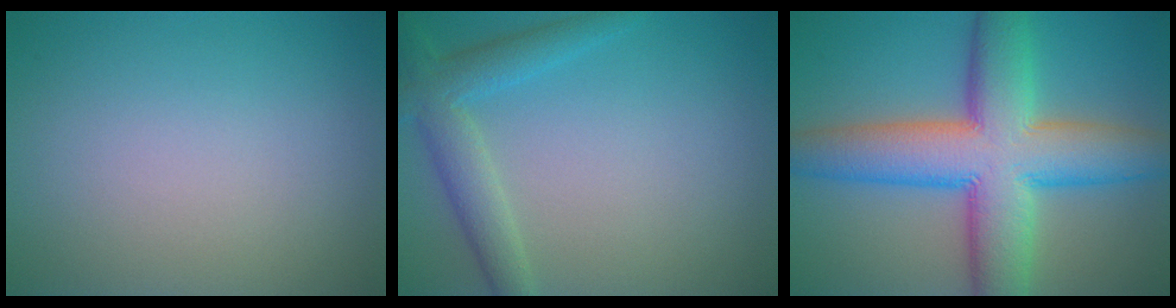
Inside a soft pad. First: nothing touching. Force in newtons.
{"total": 3.8, "press": 3.8, "slide": 0.2}
{"total": 11.8, "press": 11.8, "slide": 0.3}